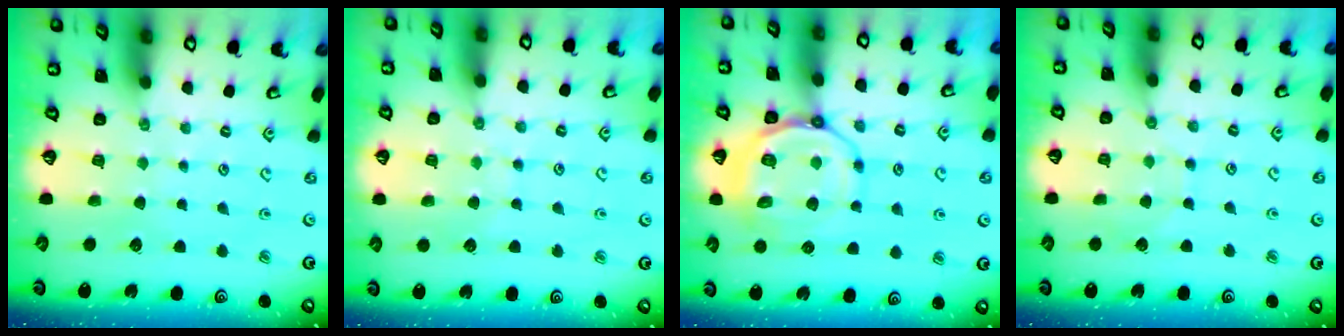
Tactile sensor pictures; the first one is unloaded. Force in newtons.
{"total": 5.9, "press": 5.9, "slide": 0.6}
{"total": 13.0, "press": 12.8, "slide": 2.0}
{"total": 2.6, "press": 2.6, "slide": 0.3}